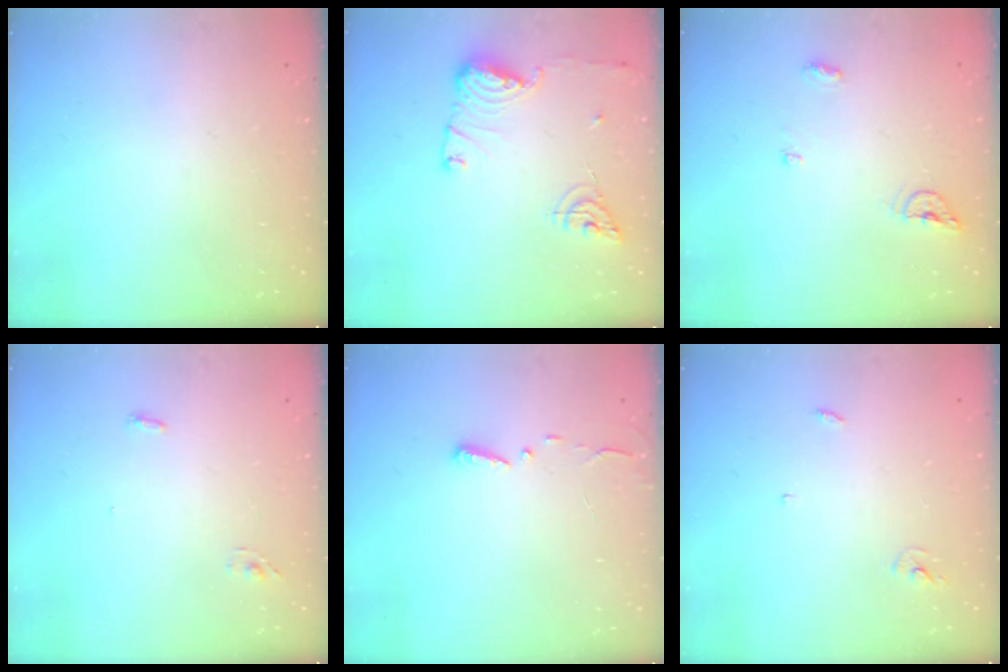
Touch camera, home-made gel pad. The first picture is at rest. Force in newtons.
{"total": 12.0, "press": 11.9, "slide": 1.6}
{"total": 5.9, "press": 5.8, "slide": 1.0}
{"total": 3.2, "press": 2.9, "slide": 1.5}
{"total": 3.0, "press": 2.9, "slide": 0.3}
{"total": 2.4, "press": 2.4, "slide": 0.2}